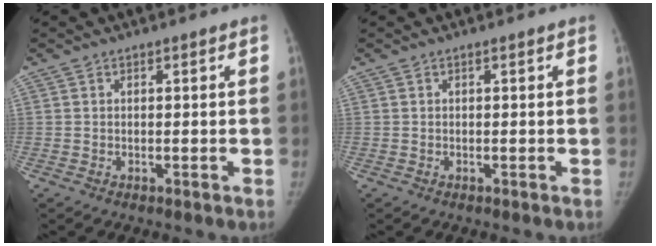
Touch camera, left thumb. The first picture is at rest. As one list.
[{"total": 0.0}]